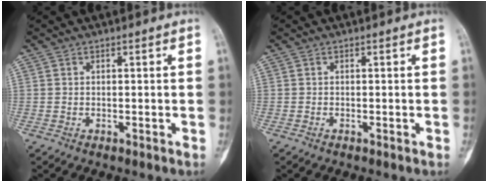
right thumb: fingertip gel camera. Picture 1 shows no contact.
{"total": 0.0}